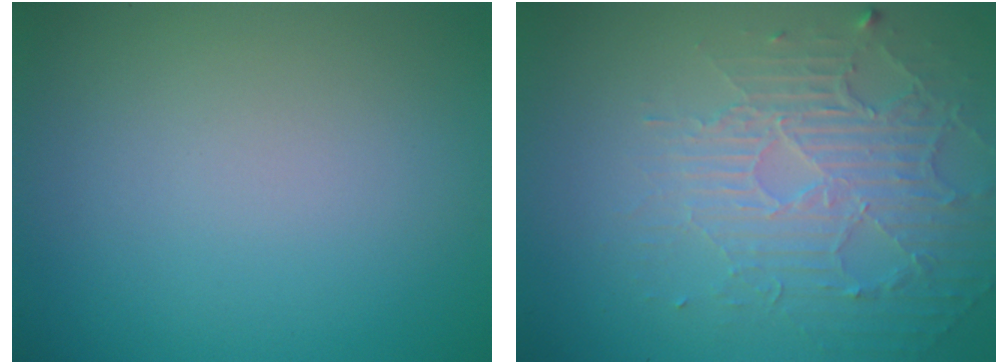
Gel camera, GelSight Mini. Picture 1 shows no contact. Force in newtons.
{"total": 5.0, "press": 3.2, "slide": 3.8}